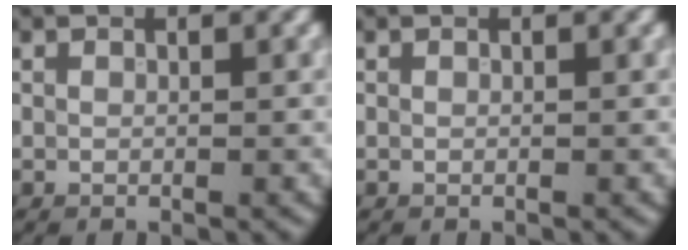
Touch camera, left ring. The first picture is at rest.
{"total": 0.0}